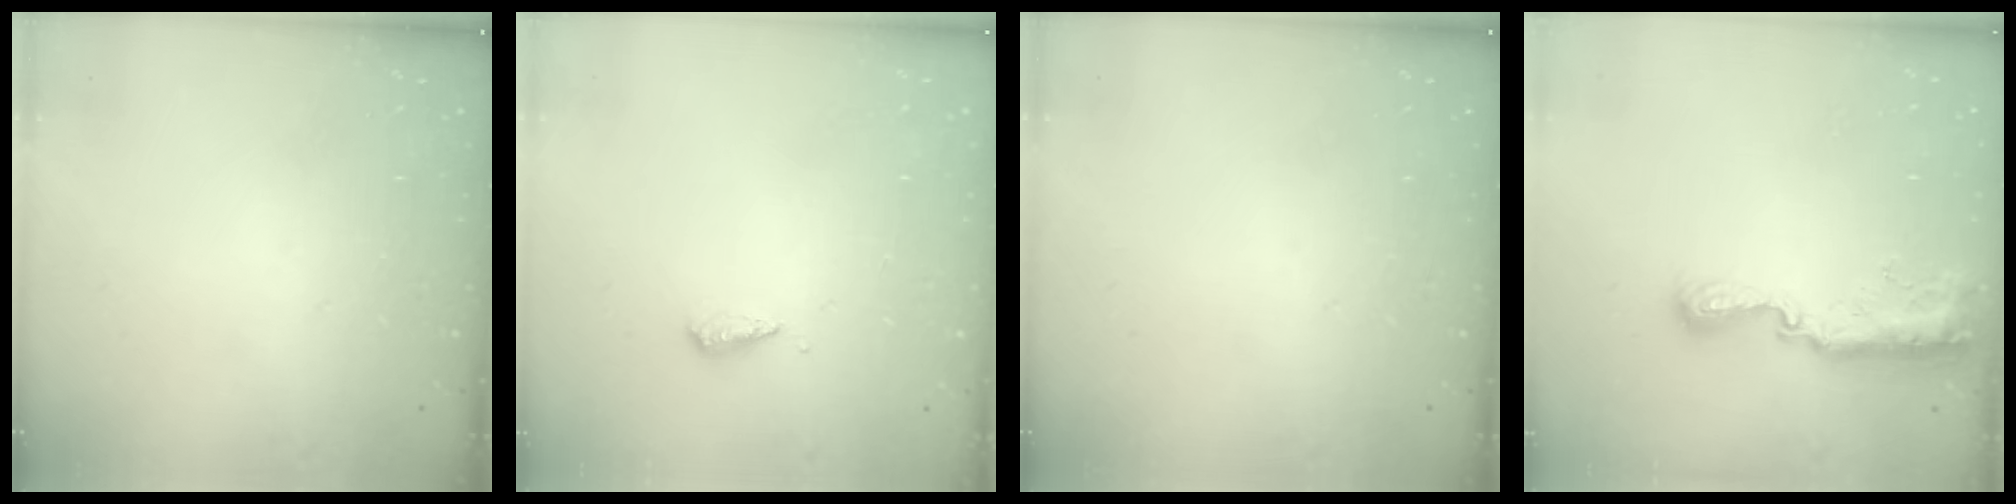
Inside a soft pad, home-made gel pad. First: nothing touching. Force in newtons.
{"total": 3.0, "press": 3.0, "slide": 0.2}
{"total": 0.0}
{"total": 11.2, "press": 10.1, "slide": 4.8}